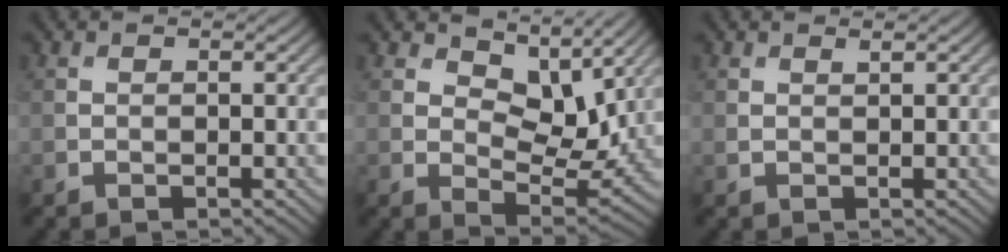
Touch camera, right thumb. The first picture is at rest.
{"total": 7.4, "force": [4.2, 4.0, 4.6], "torque": [-0.075, -0.011, 0.065]}
{"total": 0.6, "force": [0.5, 0.1, 0.3], "torque": [-0.006, 0.000, 0.010]}